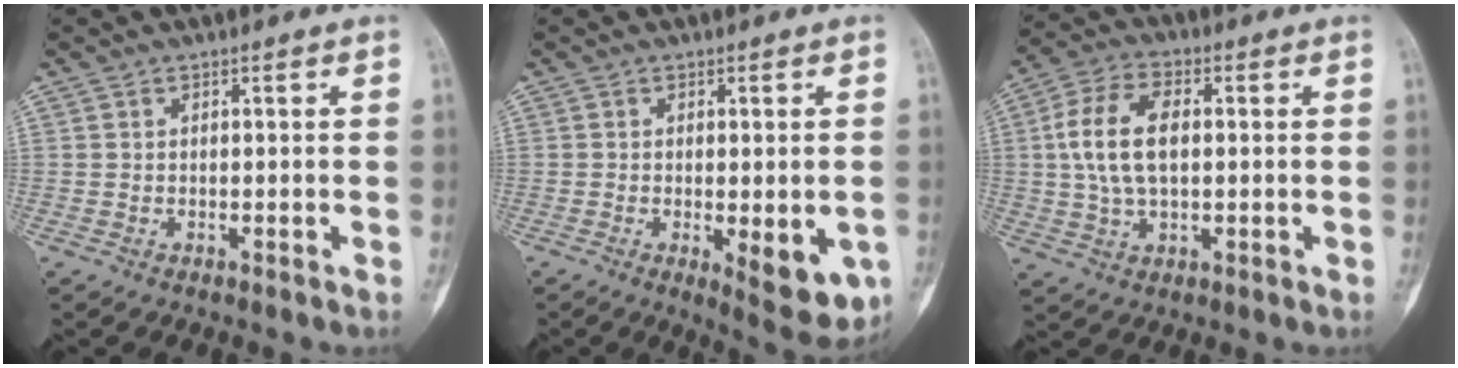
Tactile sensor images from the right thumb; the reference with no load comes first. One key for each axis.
{"total": 9.5, "fx": -2.7, "fy": 3.4, "fz": 8.5, "tx": -0.098, "ty": -0.015, "tz": -0.028}
{"total": 11.3, "fx": 1.1, "fy": 6.4, "fz": 9.3, "tx": -0.181, "ty": 0.015, "tz": 0.021}